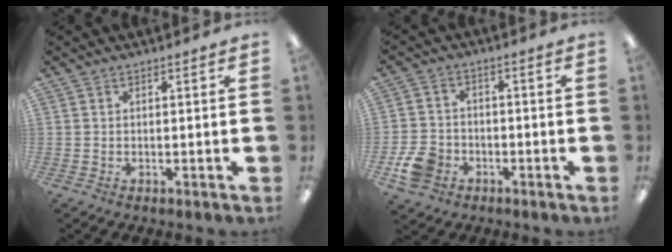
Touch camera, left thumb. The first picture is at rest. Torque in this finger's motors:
{"motor_torque": [0.32, 1.47, 0.29, -0.23, 0.23]}